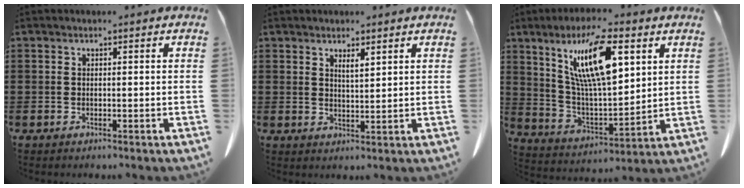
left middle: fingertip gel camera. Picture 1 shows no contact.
{"total": 2.1, "force": [1.7, 0.4, 1.2], "torque": [-0.018, 0.000, 0.028]}
{"total": 13.7, "force": [6.8, 4.1, 11.2], "torque": [-0.240, -0.006, 0.112]}